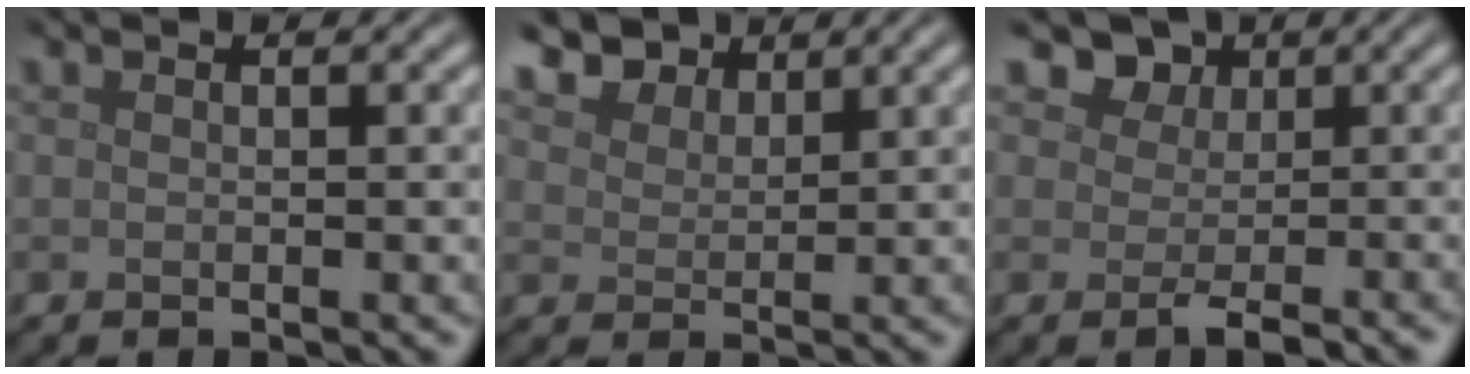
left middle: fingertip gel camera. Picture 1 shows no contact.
{"total": 4.8, "force": [4.0, 2.3, 1.5], "torque": [-0.049, -0.009, 0.079]}
{"total": 3.0, "force": [0.6, 2.4, 1.7], "torque": [-0.017, -0.004, 0.002]}